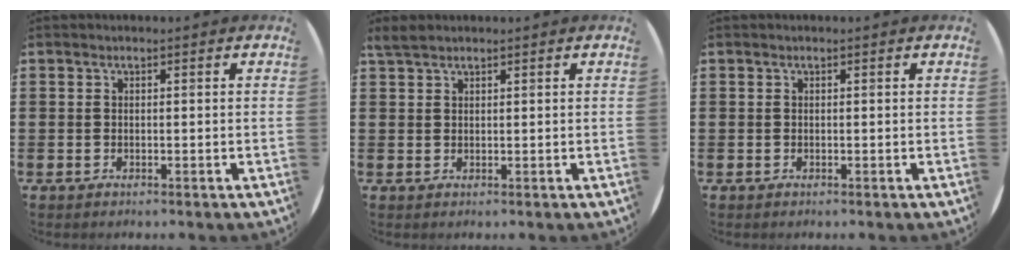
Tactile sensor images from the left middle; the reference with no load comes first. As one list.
[{"total": 1.7, "force": [1.5, 0.4, 0.5], "torque": [-0.013, 0.005, 0.030]}, {"total": 0.0}]